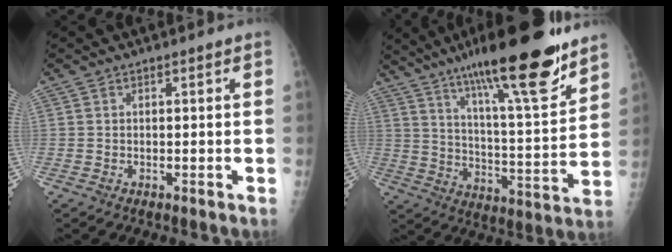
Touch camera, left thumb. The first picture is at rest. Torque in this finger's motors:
{"motor_torque": [1.31, -0.07, 1.38, -1.38, 0.37]}